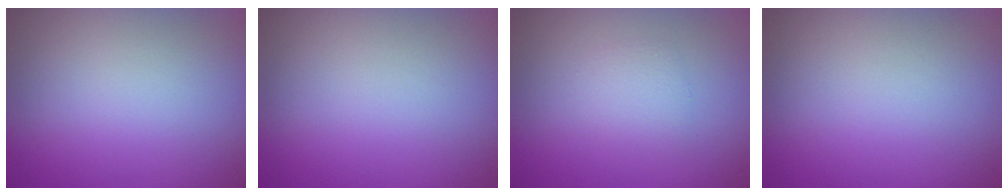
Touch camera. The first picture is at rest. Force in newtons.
{"total": 0.0}
{"total": 1.4, "press": 1.4, "slide": 0.1}
{"total": 0.0}